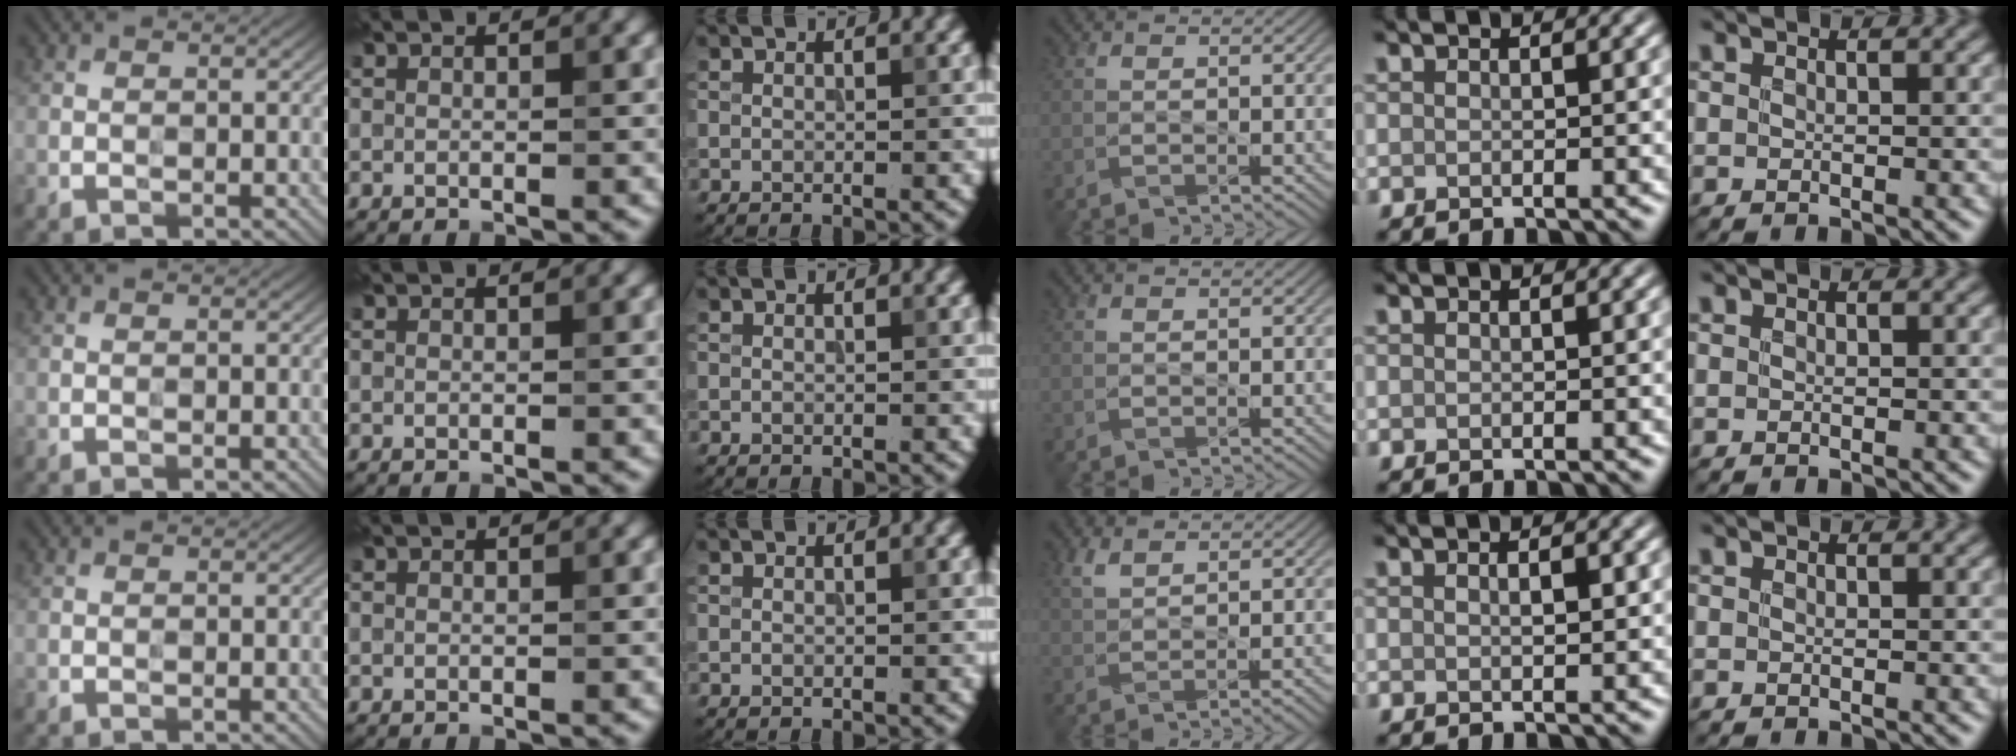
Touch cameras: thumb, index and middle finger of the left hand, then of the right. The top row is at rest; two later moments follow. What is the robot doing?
{"motion": "wipe", "object": "measuring cup"}